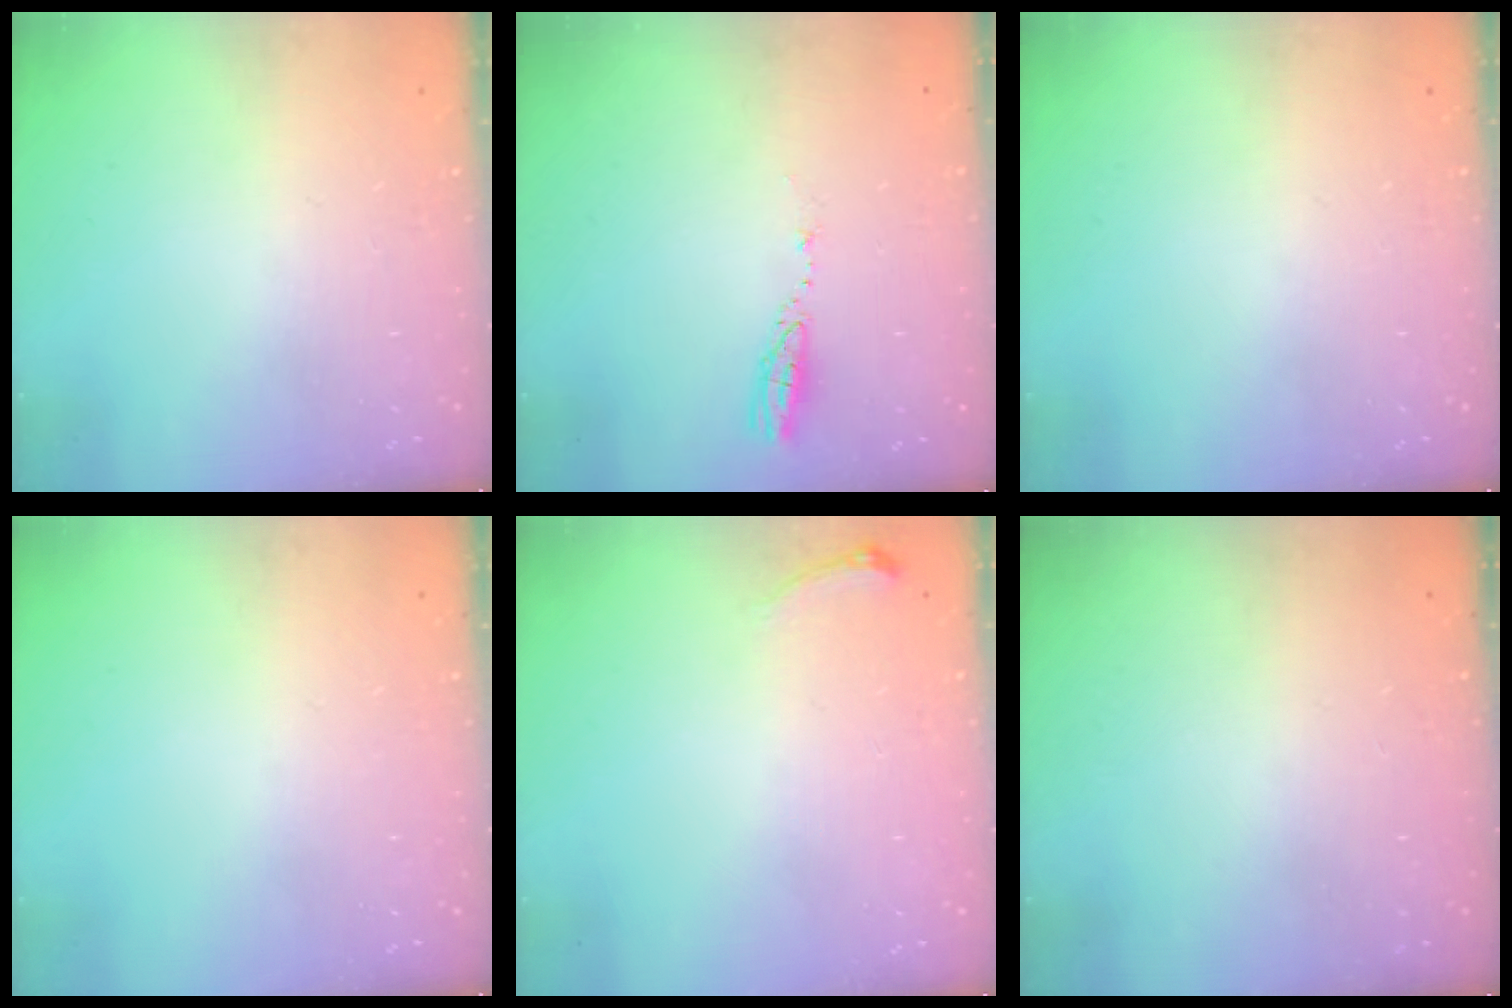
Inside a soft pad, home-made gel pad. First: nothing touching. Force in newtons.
{"total": 3.6, "press": 3.6, "slide": 0.2}
{"total": 0.0}
{"total": 0.0}
{"total": 4.5, "press": 4.3, "slide": 1.1}
{"total": 0.0}